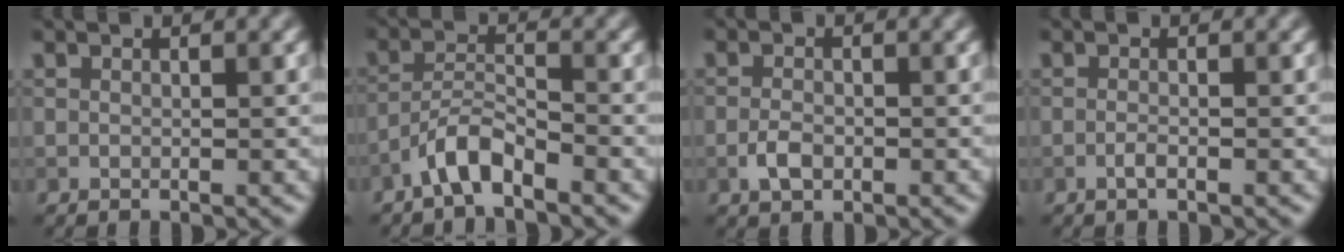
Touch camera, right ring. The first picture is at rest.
{"total": 3.2, "force": [-2.5, 0.7, 1.9], "torque": [-0.034, 0.011, -0.054]}
{"total": 1.9, "force": [-0.7, 1.2, 1.4], "torque": [-0.026, 0.001, -0.018]}
{"total": 0.9, "force": [-0.5, 0.2, 0.7], "torque": [-0.015, 0.000, -0.010]}